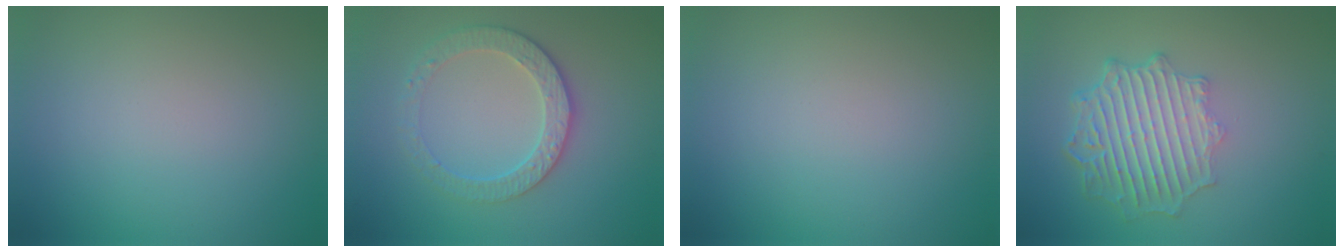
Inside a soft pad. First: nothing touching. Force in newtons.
{"total": 3.4, "press": 3.1, "slide": 1.3}
{"total": 0.0}
{"total": 6.2, "press": 4.7, "slide": 4.1}